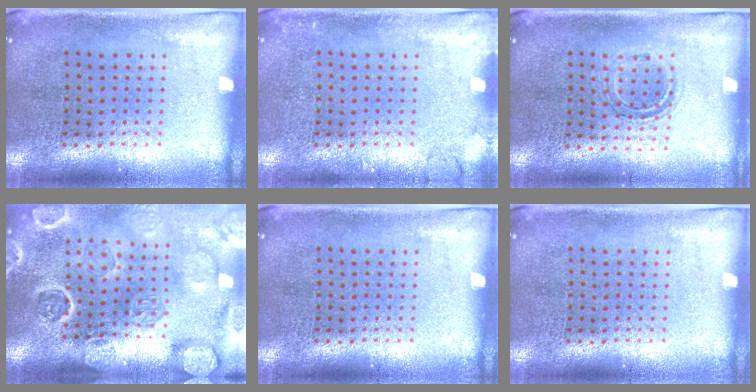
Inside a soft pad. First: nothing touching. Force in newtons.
{"total": 1.2, "press": 1.1, "slide": 0.2}
{"total": 1.1, "press": 1.0, "slide": 0.5}
{"total": 4.1, "press": 3.5, "slide": 2.1}
{"total": 0.0}
{"total": 0.0}